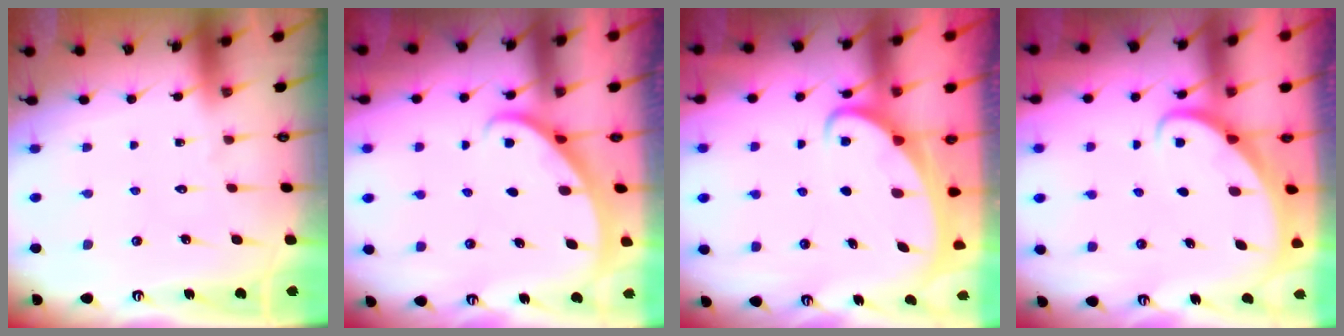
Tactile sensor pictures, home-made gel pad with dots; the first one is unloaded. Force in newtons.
{"total": 2.3, "press": 2.3, "slide": 0.1}
{"total": 2.5, "press": 2.5, "slide": 0.4}
{"total": 2.2, "press": 2.2, "slide": 0.2}